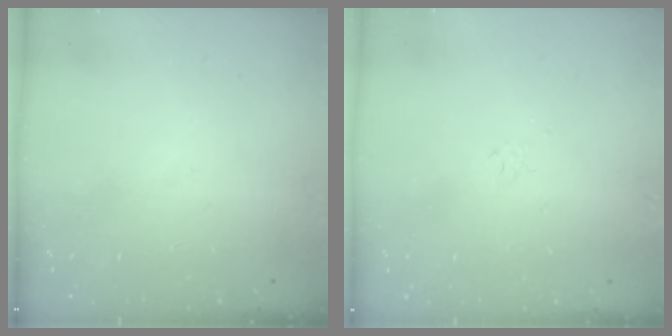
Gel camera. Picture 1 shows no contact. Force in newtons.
{"total": 4.3, "press": 4.2, "slide": 0.9}